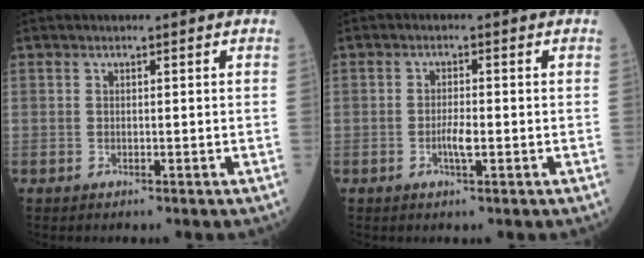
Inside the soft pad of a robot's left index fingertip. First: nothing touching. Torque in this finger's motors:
{"motor_torque": [0.57, 0.29, 0.06, 0.02]}